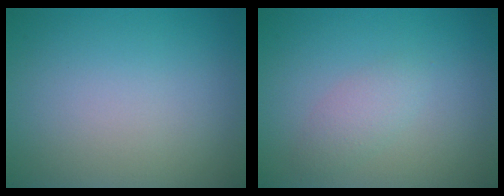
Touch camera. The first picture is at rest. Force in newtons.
{"total": 1.7, "press": 1.7, "slide": 0.0}